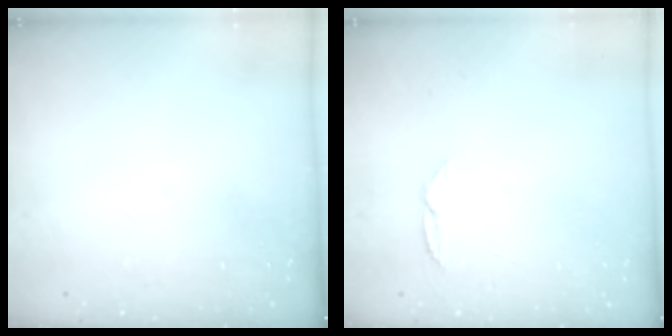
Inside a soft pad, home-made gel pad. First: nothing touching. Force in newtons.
{"total": 5.1, "press": 5.1, "slide": 0.6}